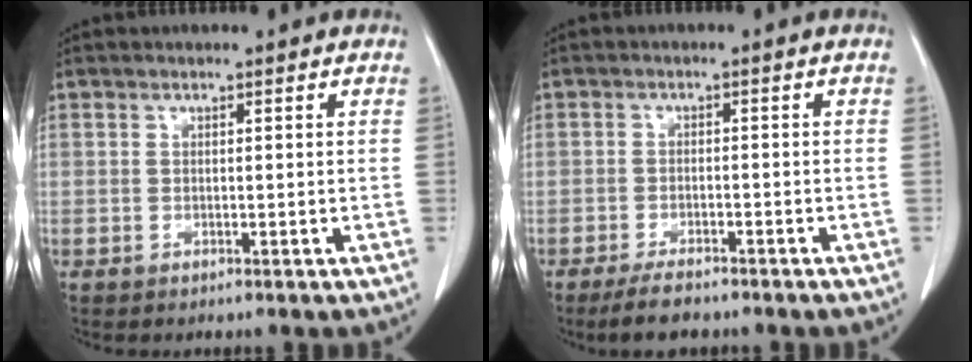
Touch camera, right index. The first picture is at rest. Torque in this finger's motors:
{"motor_torque": [-0.51, -0.48, -0.19, -0.08]}